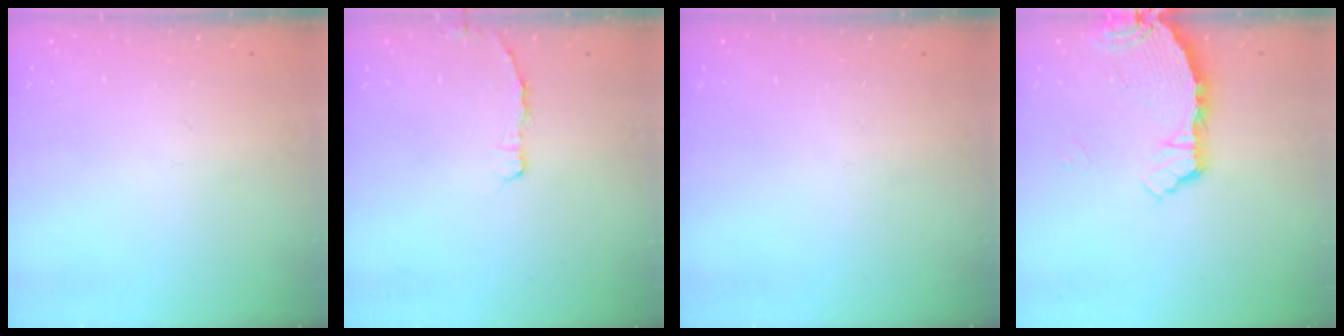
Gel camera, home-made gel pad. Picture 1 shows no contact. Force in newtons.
{"total": 2.1, "press": 2.1, "slide": 0.4}
{"total": 0.0}
{"total": 3.6, "press": 3.6, "slide": 0.4}